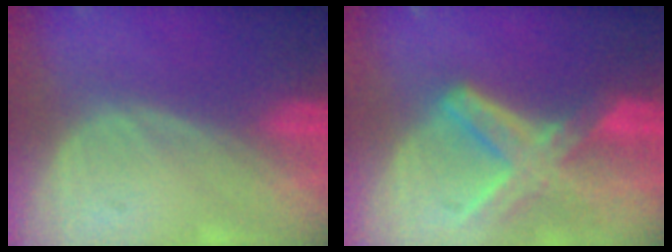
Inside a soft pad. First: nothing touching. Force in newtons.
{"total": 8.3, "press": 7.3, "slide": 4.0}